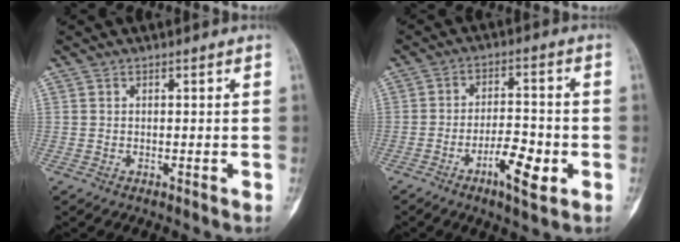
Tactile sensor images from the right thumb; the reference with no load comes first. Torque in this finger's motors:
{"motor_torque": [0.73, 0.98, -0.04, -0.03, -0.01]}